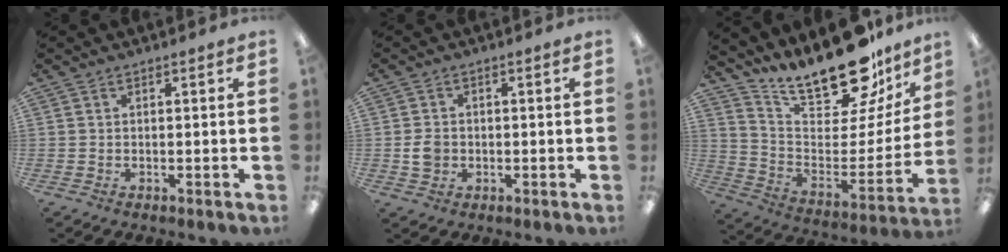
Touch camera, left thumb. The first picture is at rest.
{"total": 3.5, "force": [-0.4, 2.9, 1.9], "torque": [-0.025, 0.004, -0.008]}
{"total": 22.4, "force": [18.9, 7.0, 9.8], "torque": [-0.144, -0.139, 0.321]}